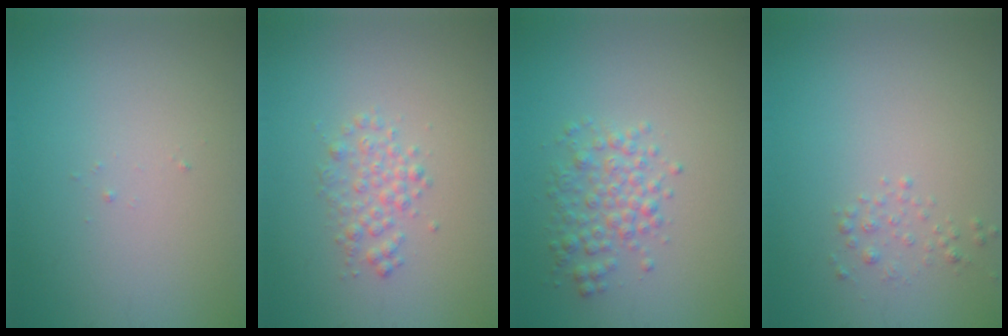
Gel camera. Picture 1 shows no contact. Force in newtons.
{"total": 2.0, "press": 2.0, "slide": 0.0}
{"total": 2.9, "press": 2.9, "slide": 0.0}
{"total": 0.9, "press": 0.9, "slide": 0.0}